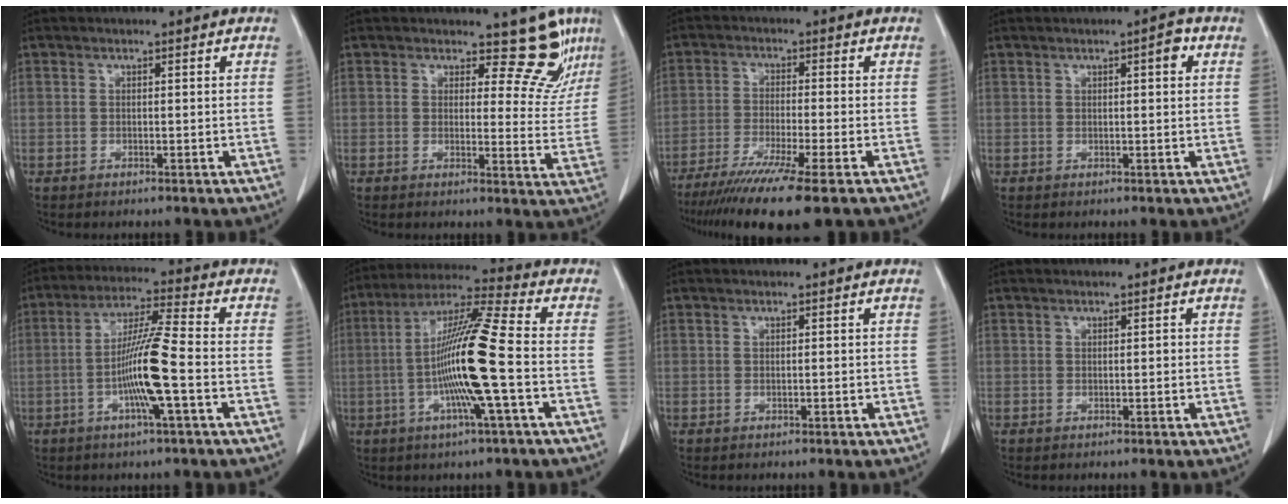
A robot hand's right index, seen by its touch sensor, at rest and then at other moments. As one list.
[{"total": 9.2, "force": [8.1, 3.9, 1.8], "torque": [0.010, -0.025, 0.063]}, {"total": 11.8, "force": [-8.5, -0.5, 8.2], "torque": [-0.137, -0.032, -0.138]}, {"total": 2.3, "force": [0.8, 0.6, 2.0], "torque": [-0.025, 0.003, 0.008]}, {"total": 10.3, "force": [-2.5, -0.4, 10.0], "torque": [-0.193, -0.002, -0.053]}, {"total": 13.6, "force": [-2.6, -0.7, 13.3], "torque": [-0.251, 0.000, -0.058]}, {"total": 0.0}, {"total": 0.0}]